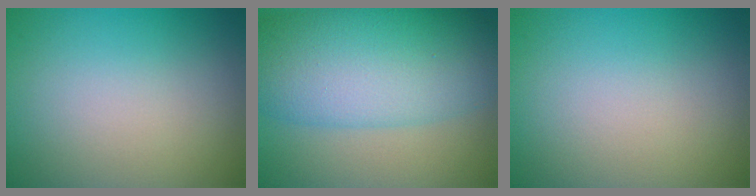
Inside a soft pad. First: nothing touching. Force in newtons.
{"total": 10.6, "press": 10.6, "slide": 0.2}
{"total": 0.0}